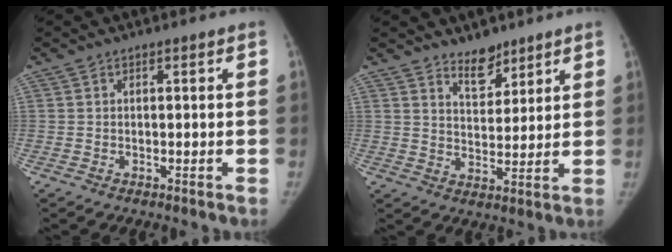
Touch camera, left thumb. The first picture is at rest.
{"total": 5.8, "force": [4.7, 2.8, 2.2], "torque": [-0.011, -0.039, 0.083]}